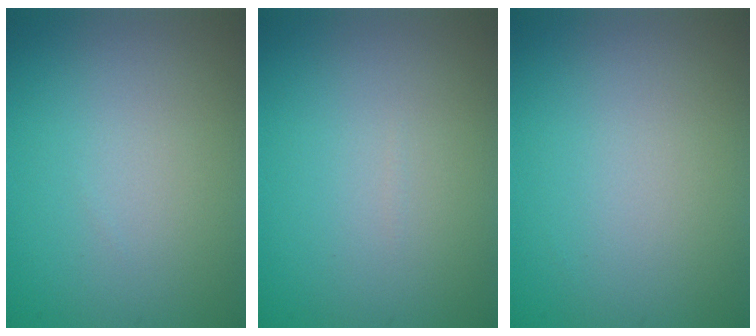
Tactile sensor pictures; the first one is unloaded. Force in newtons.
{"total": 0.0}
{"total": 0.0}